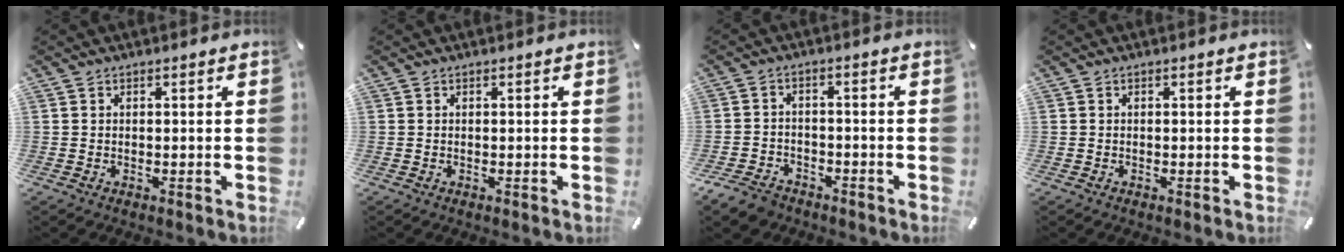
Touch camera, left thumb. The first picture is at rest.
{"total": 0.0}
{"total": 5.4, "force": [-4.4, 2.8, 1.3], "torque": [-0.038, 0.018, -0.086]}
{"total": 0.0}